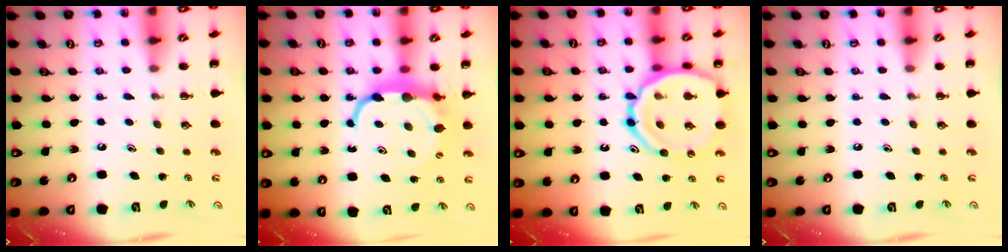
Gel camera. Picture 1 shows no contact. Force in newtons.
{"total": 7.7, "press": 7.6, "slide": 1.2}
{"total": 18.1, "press": 18.0, "slide": 2.0}
{"total": 0.0}